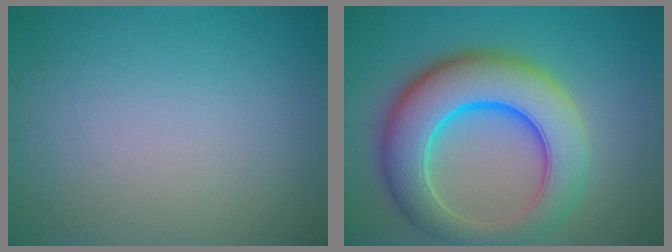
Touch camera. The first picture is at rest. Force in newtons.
{"total": 10.5, "press": 10.5, "slide": 0.2}